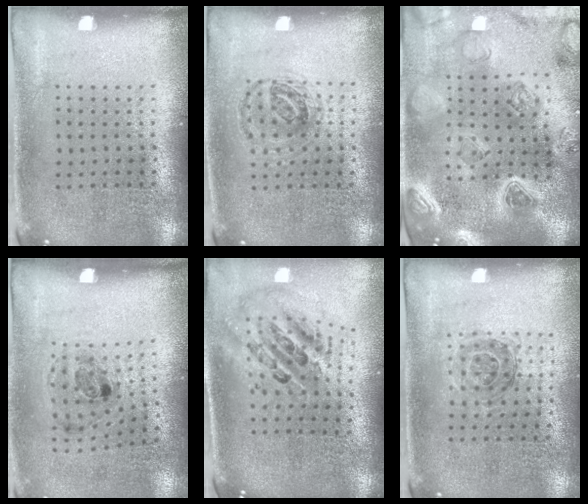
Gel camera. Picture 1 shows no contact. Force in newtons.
{"total": 1.0, "press": 1.0, "slide": 0.3}
{"total": 3.7, "press": 3.5, "slide": 1.3}
{"total": 1.2, "press": 0.8, "slide": 0.9}
{"total": 2.5, "press": 1.7, "slide": 1.8}
{"total": 1.0, "press": 1.0, "slide": 0.2}